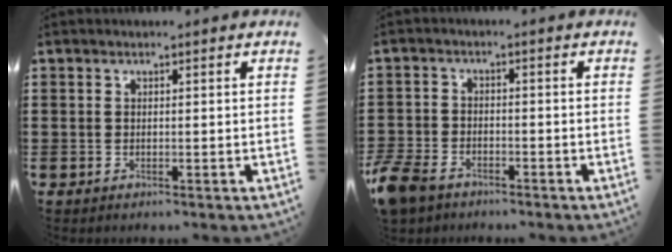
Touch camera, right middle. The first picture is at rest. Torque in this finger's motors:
{"motor_torque": [1.16, 0.42, 0.51, 0.18]}